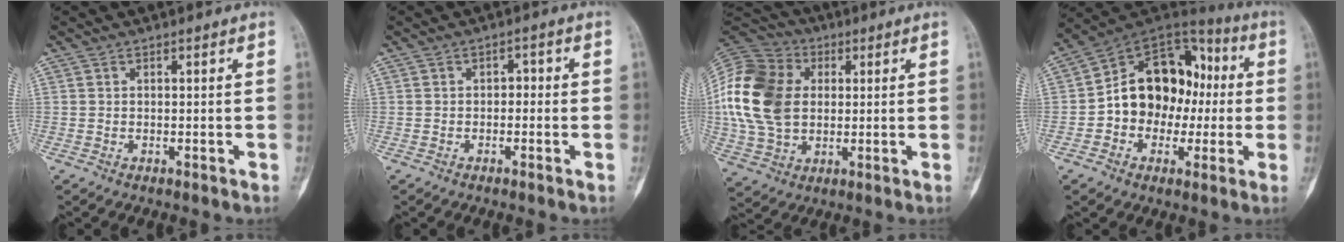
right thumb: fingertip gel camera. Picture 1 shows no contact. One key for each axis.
{"total": 1.7, "fx": -0.4, "fy": 1.3, "fz": 1.0, "tx": 0.000, "ty": 0.008, "tz": -0.015}
{"total": 19.7, "fx": 2.2, "fy": 14.3, "fz": 13.3, "tx": -0.267, "ty": 0.006, "tz": 0.042}
{"total": 17.4, "fx": -0.9, "fy": 13.6, "fz": 10.8, "tx": -0.116, "ty": 0.053, "tz": -0.019}